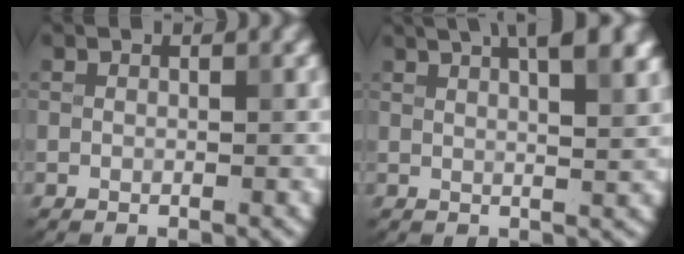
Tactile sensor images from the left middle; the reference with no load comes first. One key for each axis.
{"total": 8.1, "fx": 4.4, "fy": 3.1, "fz": 6.1, "tx": -0.043, "ty": 0.042, "tz": 0.032}